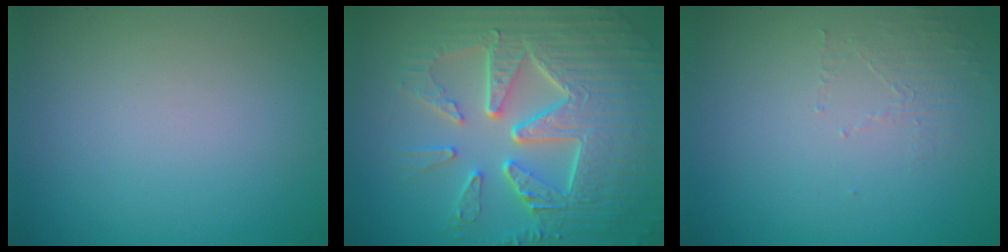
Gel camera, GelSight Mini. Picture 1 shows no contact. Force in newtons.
{"total": 9.7, "press": 6.5, "slide": 7.2}
{"total": 1.4, "press": 0.4, "slide": 1.4}